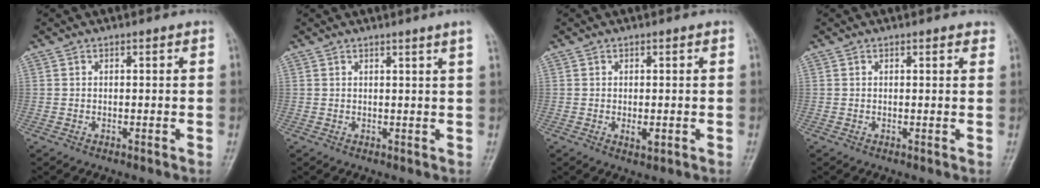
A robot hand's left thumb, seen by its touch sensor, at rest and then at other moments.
{"total": 2.6, "force": [1.8, -0.9, 1.7], "torque": [-0.024, -0.009, 0.026]}
{"total": 2.3, "force": [-0.2, 1.0, 2.0], "torque": [-0.029, -0.005, 0.000]}
{"total": 1.5, "force": [1.2, 0.5, 0.8], "torque": [-0.004, -0.001, 0.010]}